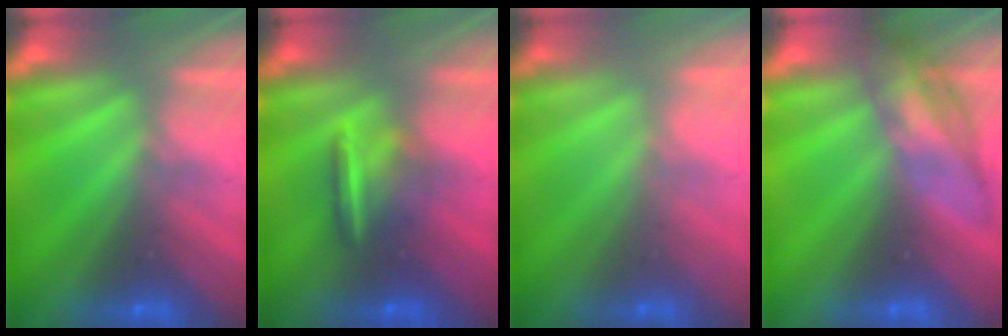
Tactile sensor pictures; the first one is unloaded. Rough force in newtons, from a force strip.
{"total": 7.8}
{"total": 1.9}
{"total": 2.6}